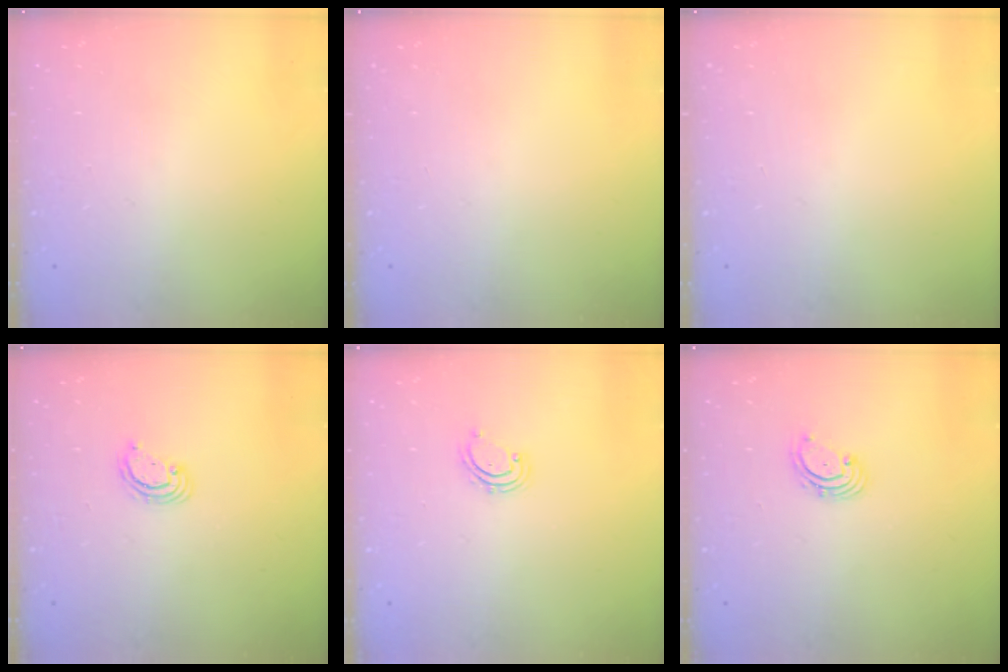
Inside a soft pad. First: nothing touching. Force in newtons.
{"total": 0.0}
{"total": 0.0}
{"total": 2.5, "press": 2.5, "slide": 0.3}
{"total": 2.7, "press": 2.6, "slide": 0.5}
{"total": 1.8, "press": 1.7, "slide": 0.7}